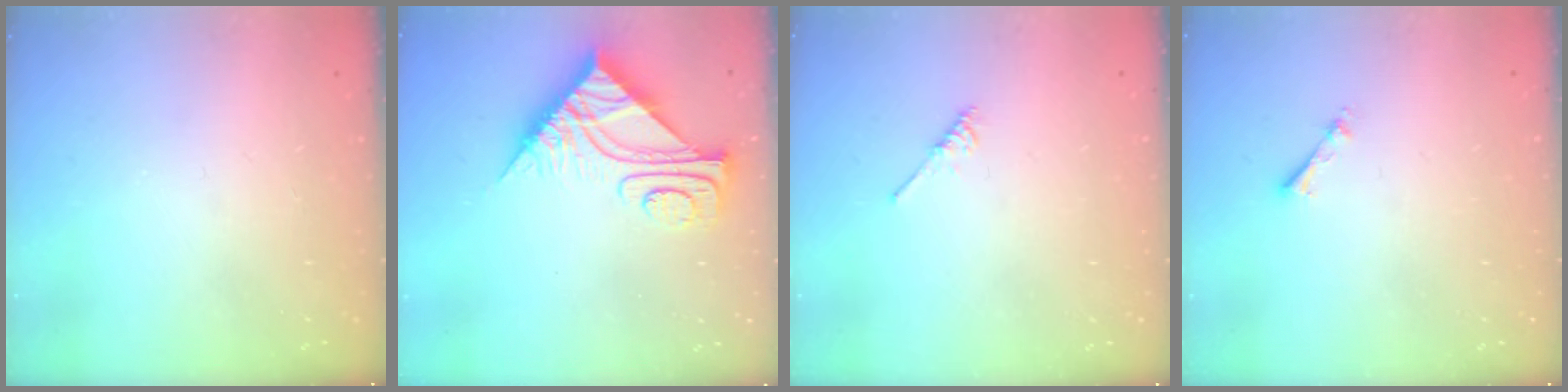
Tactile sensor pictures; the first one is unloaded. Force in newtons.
{"total": 9.0, "press": 9.0, "slide": 0.9}
{"total": 2.1, "press": 2.1, "slide": 0.4}
{"total": 2.7, "press": 2.7, "slide": 0.4}